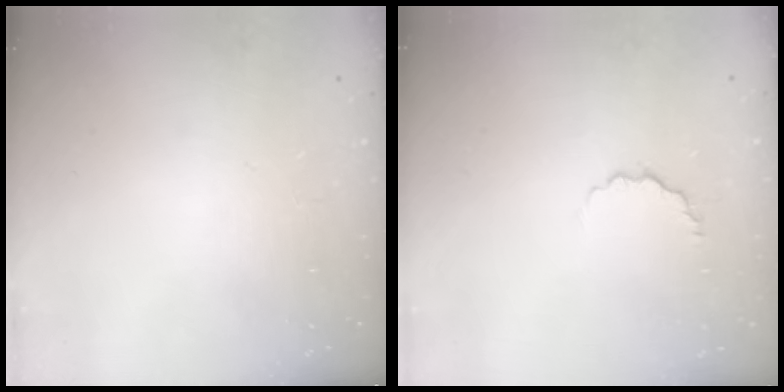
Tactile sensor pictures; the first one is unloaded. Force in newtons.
{"total": 3.8, "press": 3.7, "slide": 0.9}